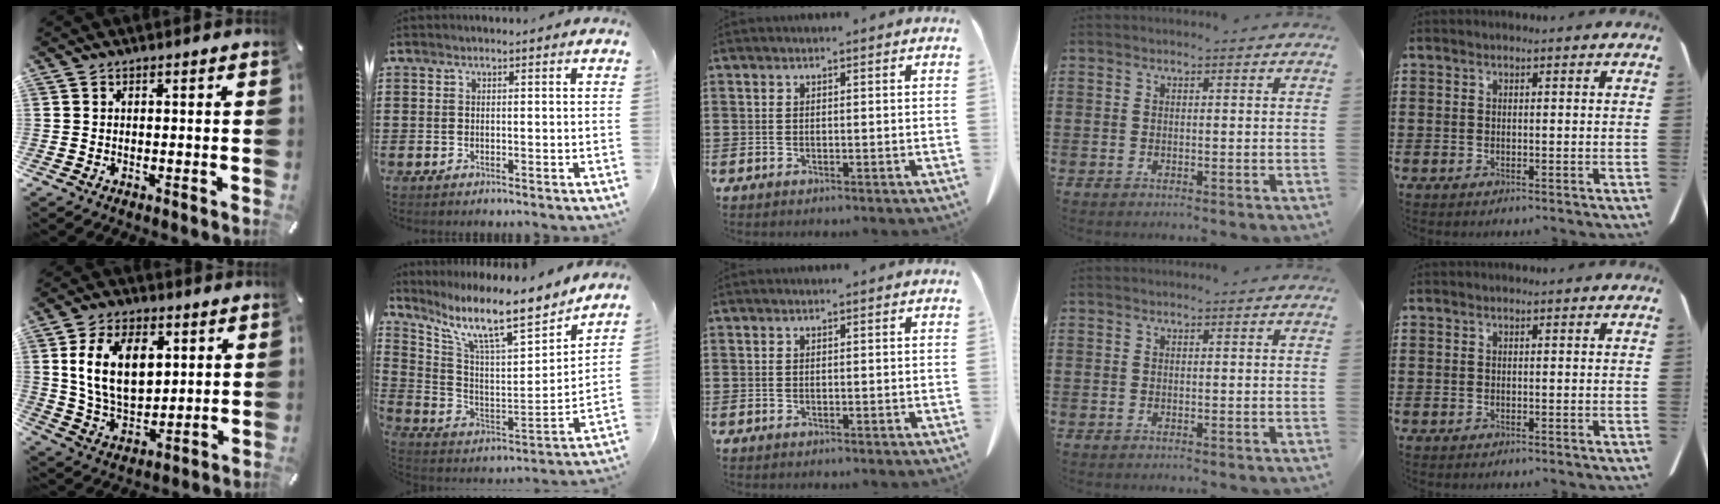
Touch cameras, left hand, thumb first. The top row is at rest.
{"thumb": {"total": 14.4, "force": [4.6, 9.3, 10.0], "torque": [-0.200, -0.002, 0.079]}, "index": {"total": 11.6, "force": [9.2, 1.5, 7.0], "torque": [-0.157, -0.065, 0.147]}}